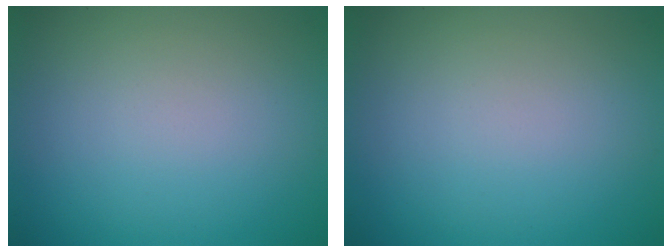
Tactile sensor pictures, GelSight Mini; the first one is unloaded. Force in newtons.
{"total": 0.0}